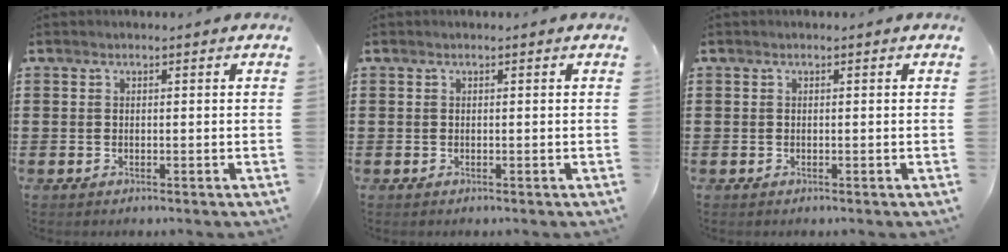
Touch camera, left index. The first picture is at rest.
{"total": 0.0}
{"total": 0.0}